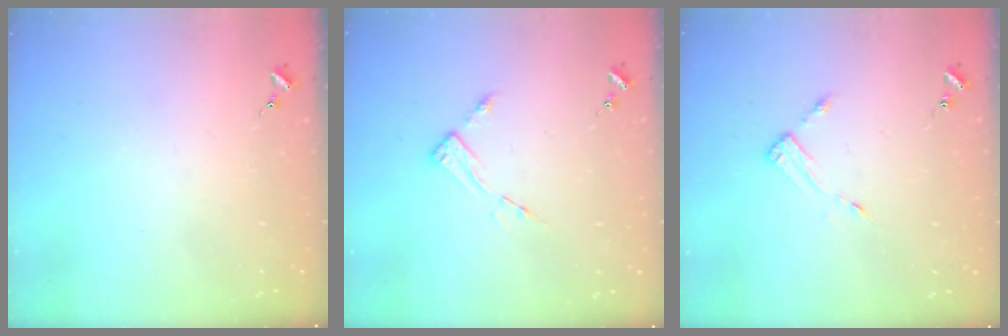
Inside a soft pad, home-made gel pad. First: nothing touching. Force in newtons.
{"total": 3.4, "press": 3.4, "slide": 0.4}
{"total": 3.4, "press": 3.4, "slide": 0.4}